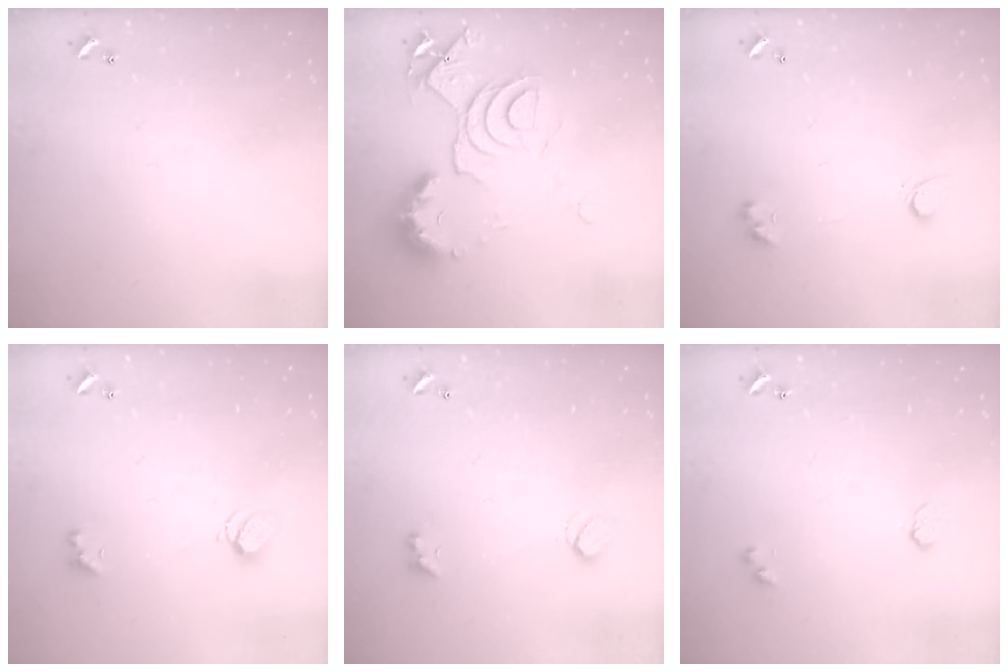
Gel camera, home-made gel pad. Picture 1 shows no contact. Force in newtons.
{"total": 12.1, "press": 12.0, "slide": 1.6}
{"total": 2.9, "press": 2.6, "slide": 1.3}
{"total": 2.0, "press": 1.9, "slide": 0.5}
{"total": 2.3, "press": 1.9, "slide": 1.1}
{"total": 2.9, "press": 2.9, "slide": 0.5}